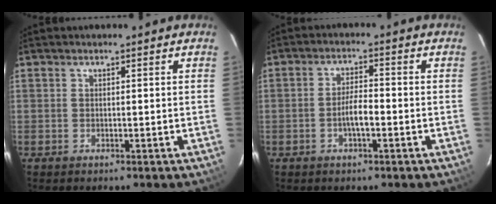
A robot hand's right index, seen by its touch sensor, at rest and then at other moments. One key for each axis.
{"total": 3.8, "fx": -1.5, "fy": 1.0, "fz": 3.4, "tx": -0.066, "ty": 0.003, "tz": -0.025}